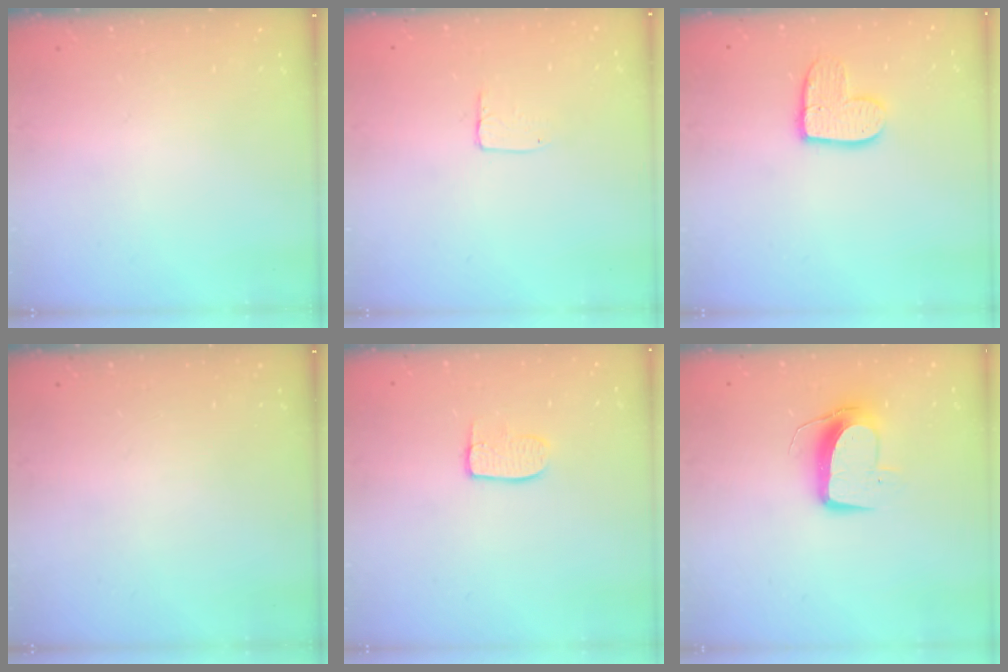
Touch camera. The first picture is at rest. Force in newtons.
{"total": 3.8, "press": 3.8, "slide": 0.3}
{"total": 10.7, "press": 10.7, "slide": 1.0}
{"total": 0.0}
{"total": 7.2, "press": 7.1, "slide": 0.4}
{"total": 10.1, "press": 10.1, "slide": 0.6}